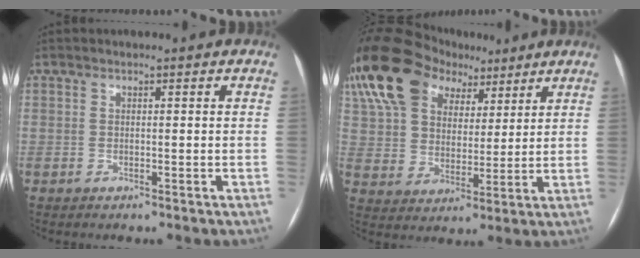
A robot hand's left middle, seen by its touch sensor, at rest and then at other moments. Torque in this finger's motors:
{"motor_torque": [0.55, -0.16, 1.05, 0.21]}